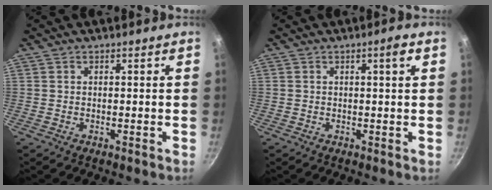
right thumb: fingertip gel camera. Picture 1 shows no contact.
{"total": 2.4, "force": [0.8, 0.1, 2.3], "torque": [-0.035, 0.001, 0.011]}